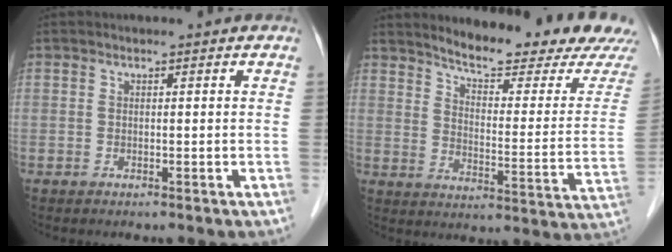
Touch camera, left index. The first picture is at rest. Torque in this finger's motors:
{"motor_torque": [0.05, -0.34, 0.35, 0.06]}